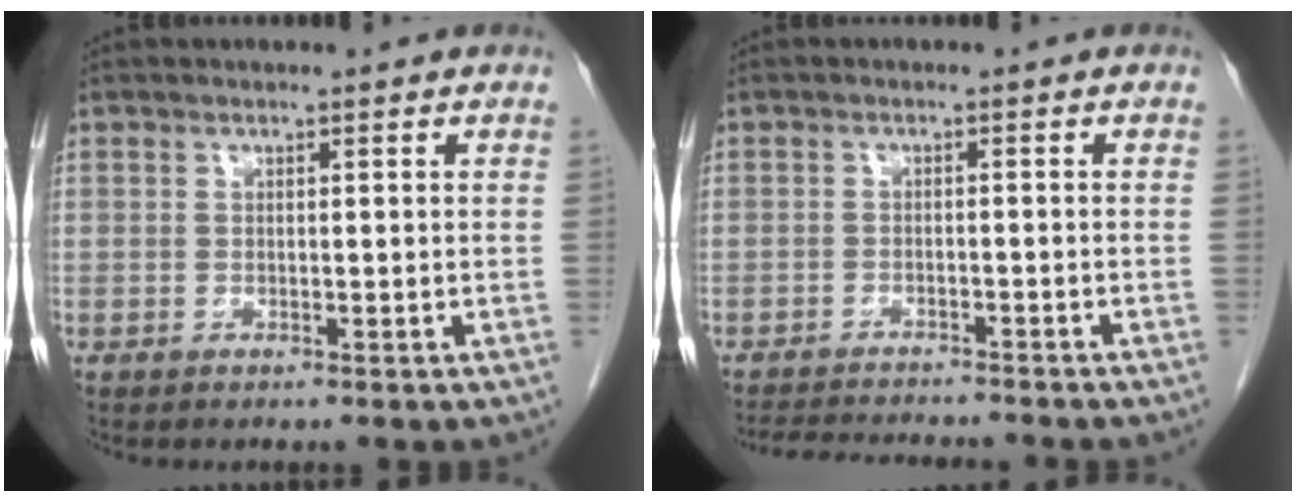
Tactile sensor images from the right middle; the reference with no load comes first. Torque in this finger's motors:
{"motor_torque": [0.28, -0.24, 0.05, 0.01]}